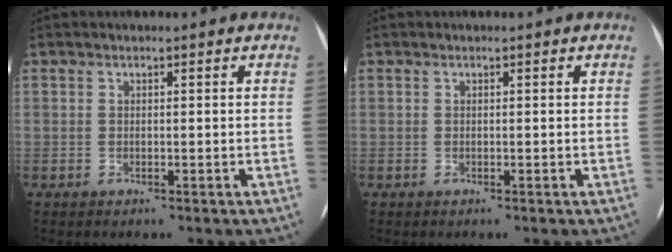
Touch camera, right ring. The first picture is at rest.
{"total": 0.0}